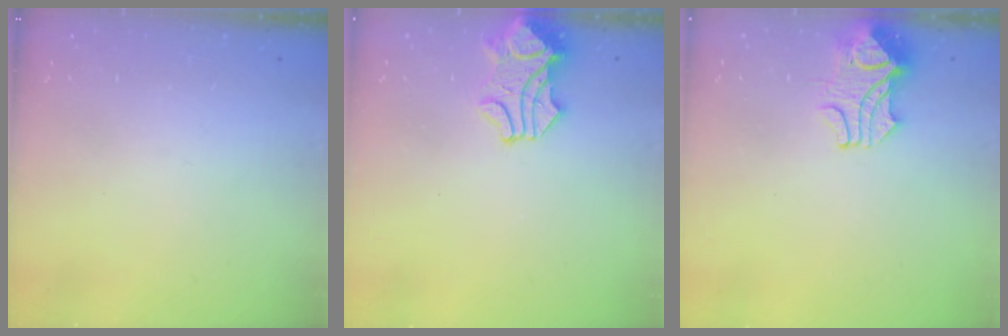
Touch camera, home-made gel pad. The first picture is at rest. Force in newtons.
{"total": 1.6, "press": 1.3, "slide": 0.9}
{"total": 2.2, "press": 2.1, "slide": 0.8}